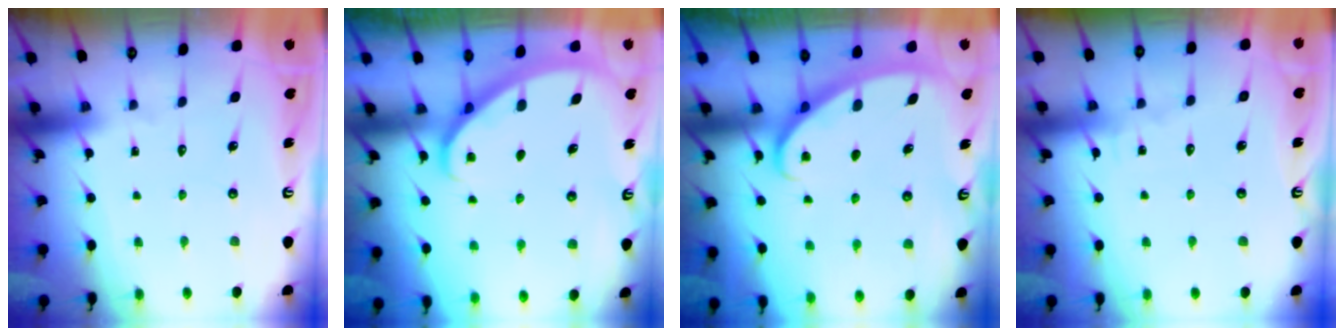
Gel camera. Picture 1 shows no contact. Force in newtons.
{"total": 2.2, "press": 2.2, "slide": 0.1}
{"total": 3.1, "press": 3.1, "slide": 0.1}
{"total": 4.0, "press": 3.9, "slide": 0.5}